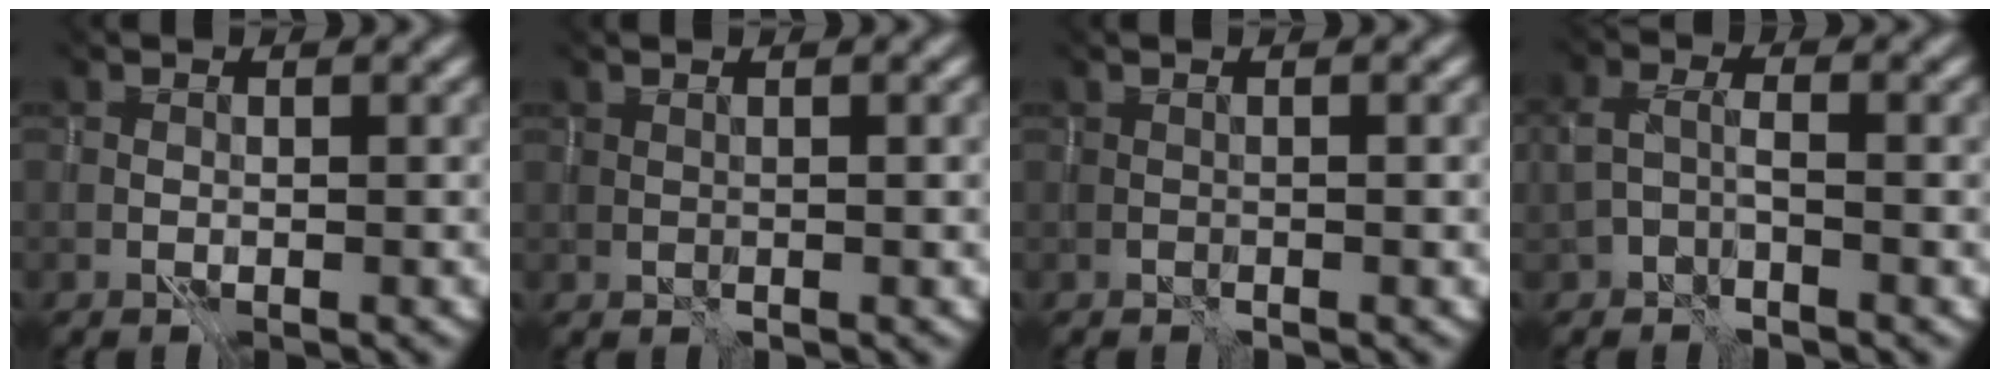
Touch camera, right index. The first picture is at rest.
{"total": 1.0, "force": [0.9, 0.2, -0.2], "torque": [-0.004, -0.004, 0.013]}
{"total": 0.0}
{"total": 1.8, "force": [-1.6, 0.2, 0.9], "torque": [-0.020, -0.001, -0.022]}